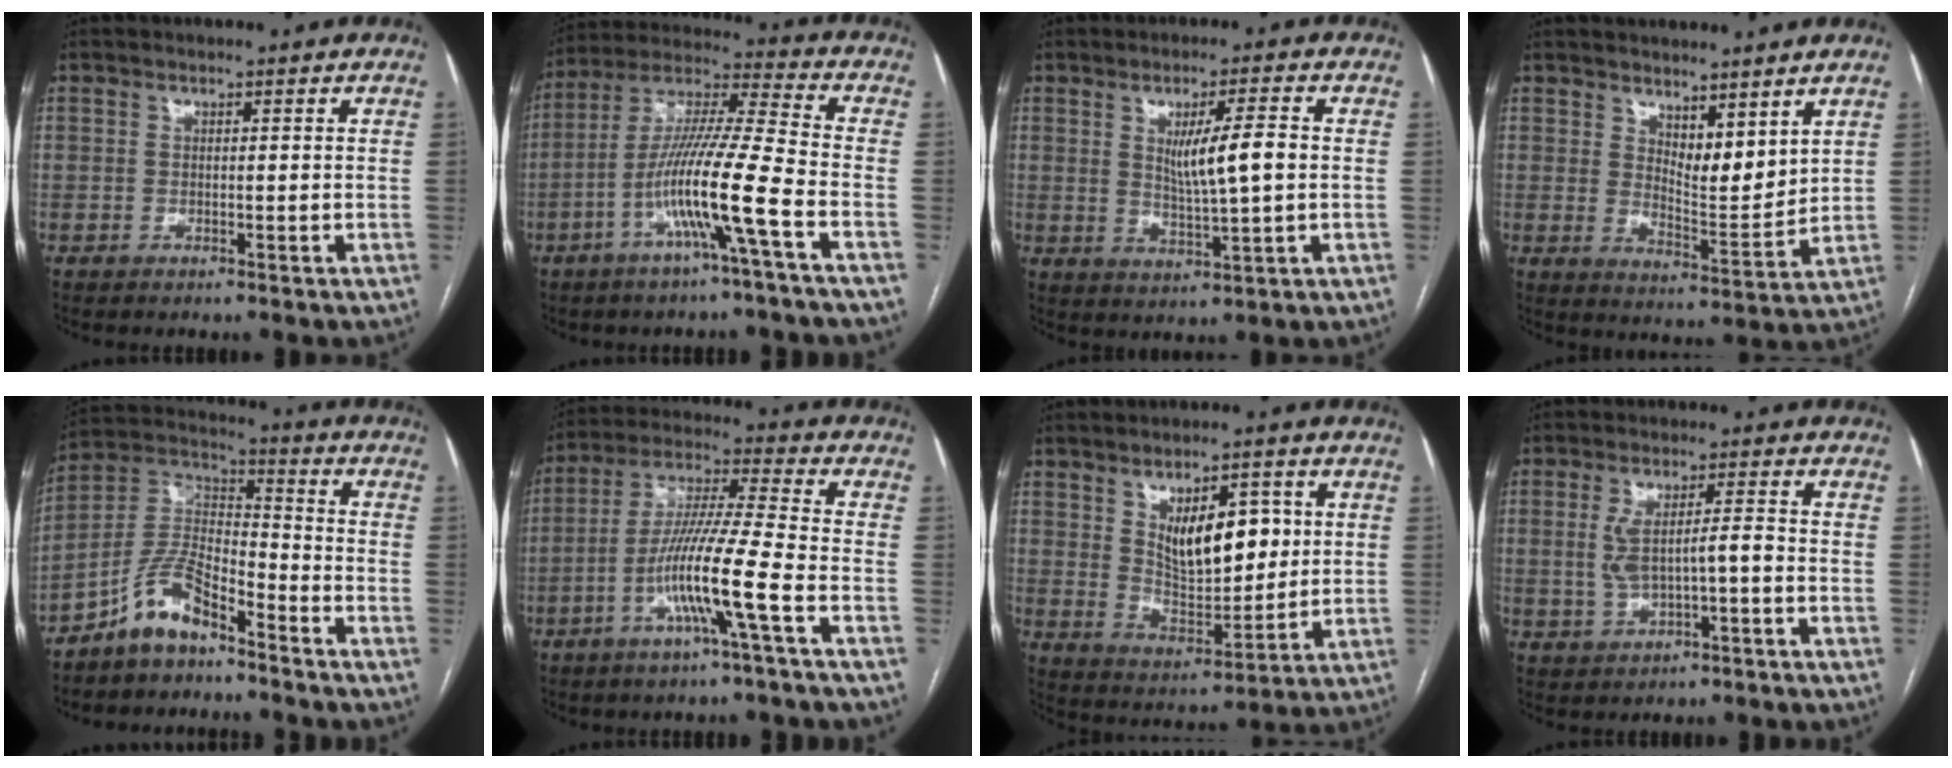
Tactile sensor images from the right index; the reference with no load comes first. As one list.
[{"total": 14.1, "force": [-5.4, -1.0, 13.0], "torque": [-0.251, 0.005, -0.106]}, {"total": 7.3, "force": [0.9, 0.5, 7.2], "torque": [-0.122, -0.004, 0.019]}, {"total": 6.9, "force": [4.9, 2.4, 4.2], "torque": [-0.071, -0.017, 0.094]}, {"total": 9.3, "force": [-6.9, 3.2, 5.3], "torque": [-0.117, 0.022, -0.136]}, {"total": 12.7, "force": [-4.9, -0.9, 11.6], "torque": [-0.226, 0.001, -0.096]}, {"total": 11.3, "force": [3.3, 5.0, 9.6], "torque": [-0.153, 0.001, 0.064]}, {"total": 6.0, "force": [-0.8, 1.6, 5.8], "torque": [-0.115, 0.015, -0.007]}]